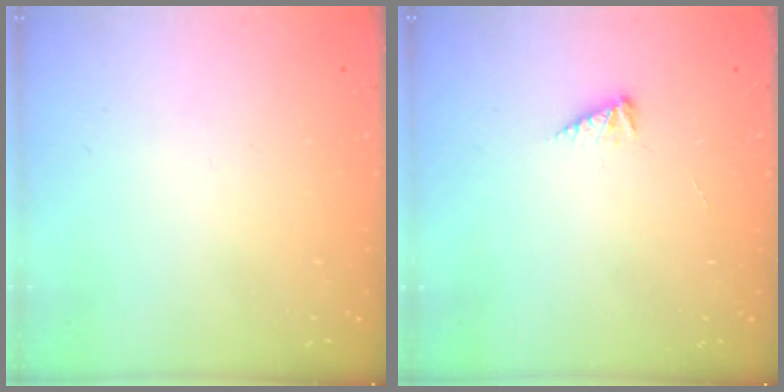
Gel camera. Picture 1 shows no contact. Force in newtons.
{"total": 3.9, "press": 3.9, "slide": 0.5}